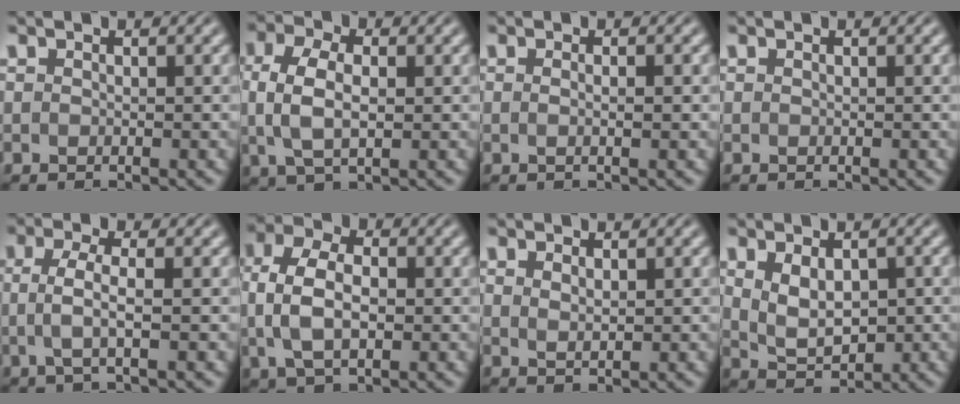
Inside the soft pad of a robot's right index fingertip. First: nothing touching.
{"total": 4.8, "force": [0.3, 3.0, 3.8], "torque": [-0.083, -0.009, 0.014]}
{"total": 1.0, "force": [-0.3, -0.6, 0.8], "torque": [-0.015, -0.006, -0.004]}
{"total": 0.0}
{"total": 3.1, "force": [0.3, 0.8, 3.0], "torque": [-0.054, 0.002, 0.003]}
{"total": 6.2, "force": [0.3, 4.1, 4.6], "torque": [-0.100, -0.007, 0.012]}
{"total": 1.1, "force": [0.7, -0.7, 0.6], "torque": [-0.007, -0.010, 0.026]}
{"total": 5.0, "force": [0.0, 3.4, 3.6], "torque": [-0.067, -0.015, 0.008]}